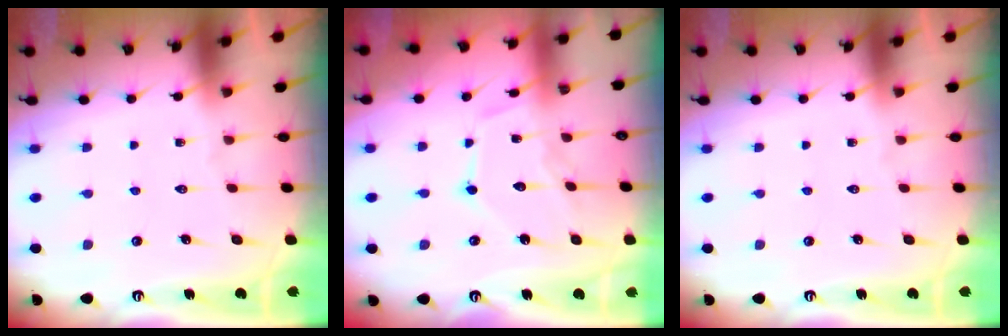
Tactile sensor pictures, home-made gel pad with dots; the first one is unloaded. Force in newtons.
{"total": 11.9, "press": 11.9, "slide": 0.7}
{"total": 0.0}